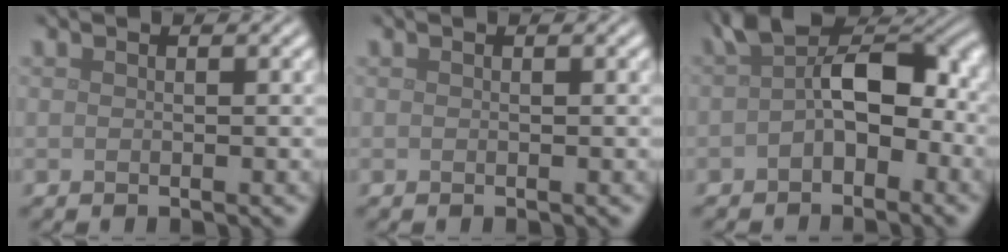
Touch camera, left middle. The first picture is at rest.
{"total": 0.0}
{"total": 6.7, "force": [0.0, 4.0, 5.4], "torque": [-0.074, 0.018, -0.008]}